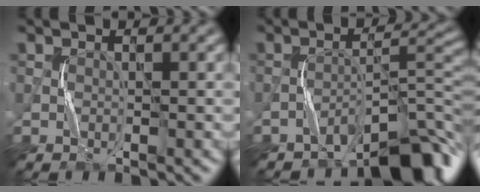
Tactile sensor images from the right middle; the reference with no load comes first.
{"total": 6.4, "force": [-5.2, 1.5, 3.4], "torque": [-0.033, 0.017, -0.085]}